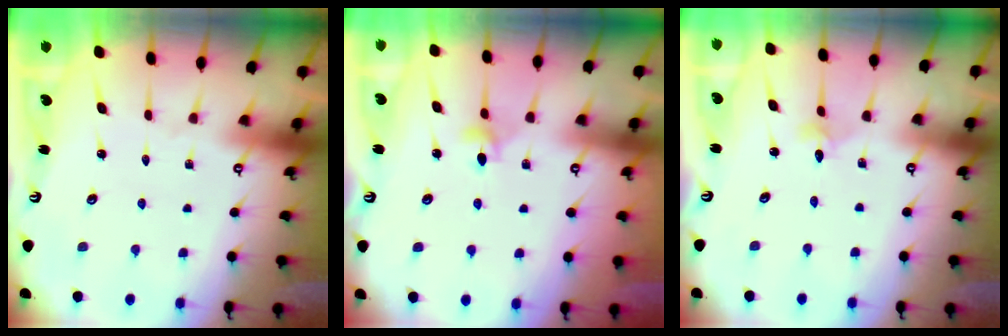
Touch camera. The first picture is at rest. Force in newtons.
{"total": 5.1, "press": 5.1, "slide": 0.7}
{"total": 2.4, "press": 2.4, "slide": 0.2}